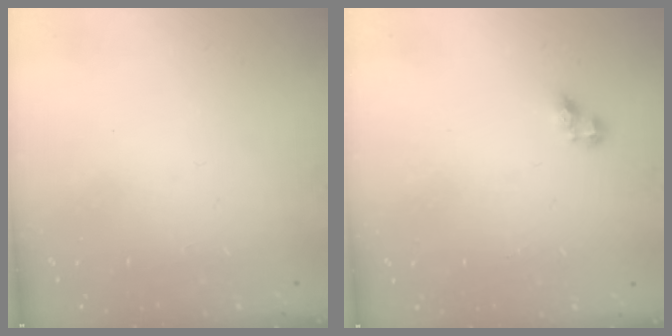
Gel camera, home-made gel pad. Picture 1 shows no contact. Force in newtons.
{"total": 4.1, "press": 4.0, "slide": 0.6}